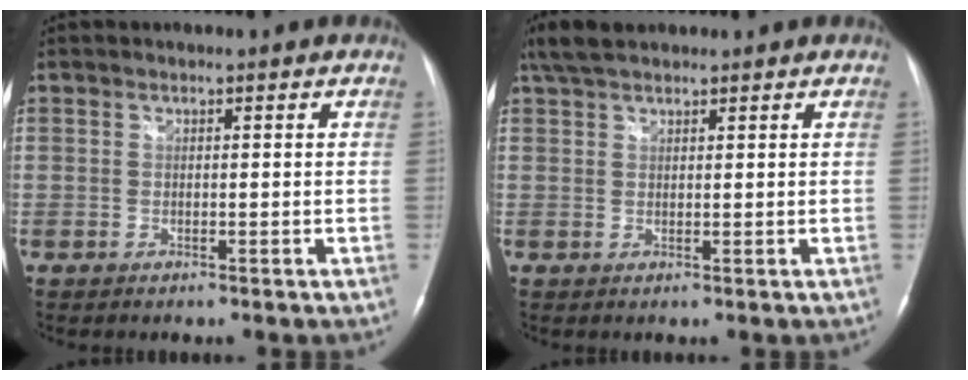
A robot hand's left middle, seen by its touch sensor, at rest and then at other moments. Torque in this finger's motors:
{"motor_torque": [0.40, -0.28, -0.09, 0.04]}